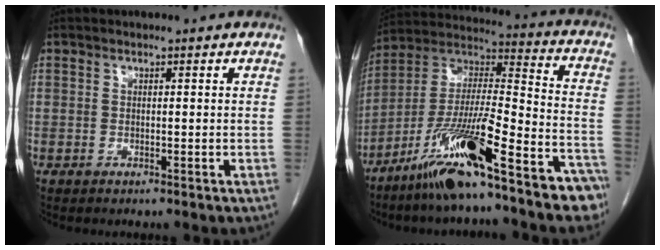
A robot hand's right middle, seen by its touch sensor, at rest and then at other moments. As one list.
[{"total": 20.4, "force": [-14.0, 2.3, 14.7], "torque": [-0.240, 0.012, -0.240]}]